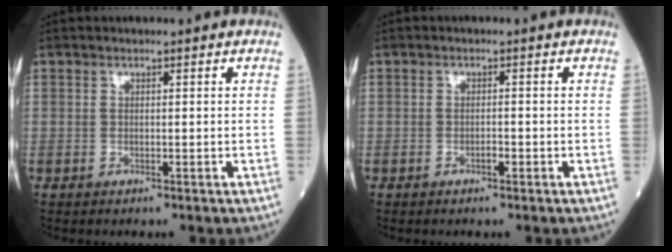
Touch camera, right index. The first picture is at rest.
{"total": 0.9, "force": [-0.5, 0.3, 0.7], "torque": [-0.013, 0.001, -0.009]}